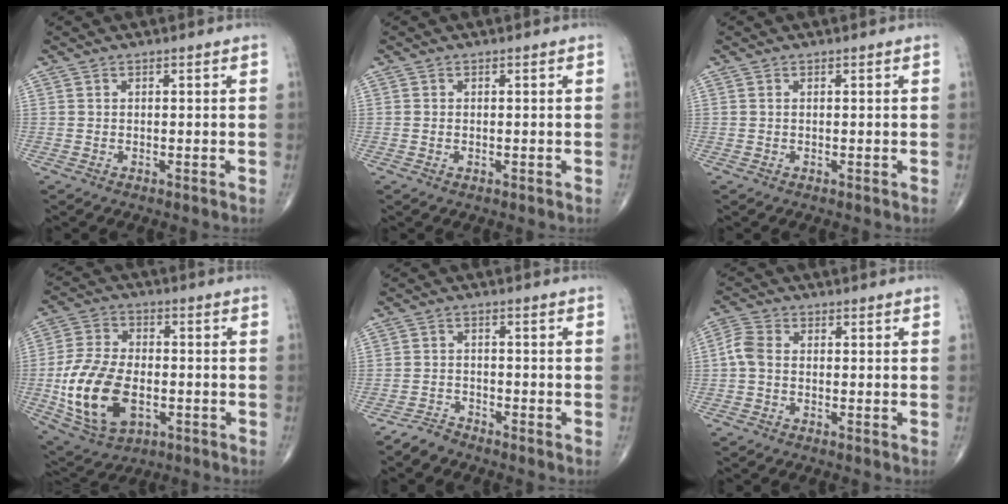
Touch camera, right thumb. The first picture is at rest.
{"total": 0.5, "force": [-0.1, 0.4, 0.4], "torque": [-0.013, 0.003, 0.000]}
{"total": 0.0}
{"total": 17.1, "force": [-3.6, 10.3, 13.2], "torque": [-0.252, 0.006, -0.057]}
{"total": 2.8, "force": [-2.7, 0.8, 0.1], "torque": [-0.002, 0.002, -0.055]}
{"total": 3.9, "force": [-0.4, 2.7, 2.8], "torque": [-0.065, 0.010, -0.020]}